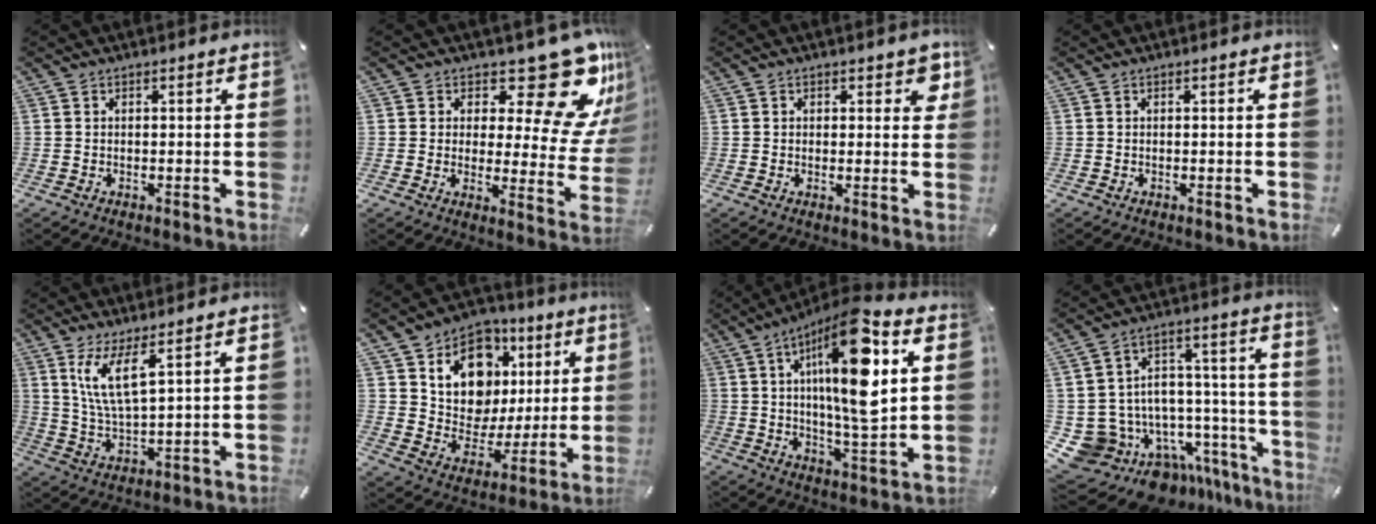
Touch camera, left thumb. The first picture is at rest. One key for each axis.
{"total": 19.2, "fx": 12.6, "fy": 8.0, "fz": 12.1, "tx": -0.150, "ty": -0.100, "tz": 0.209}
{"total": 3.5, "fx": 1.7, "fy": 2.2, "fz": 2.1, "tx": -0.005, "ty": -0.007, "tz": 0.021}
{"total": 0.0}
{"total": 9.5, "fx": 5.7, "fy": 2.4, "fz": 7.2, "tx": -0.163, "ty": -0.011, "tz": 0.102}
{"total": 14.3, "fx": 5.6, "fy": 11.6, "fz": 6.0, "tx": -0.095, "ty": -0.037, "tz": 0.109}
{"total": 21.1, "fx": 6.2, "fy": 6.2, "fz": 19.2, "tx": -0.341, "ty": -0.024, "tz": 0.083}
{"total": 13.7, "fx": -8.6, "fy": 9.9, "fz": 4.2, "tx": -0.044, "ty": 0.015, "tz": -0.122}